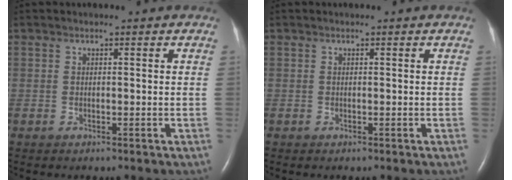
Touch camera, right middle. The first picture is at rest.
{"total": 0.0}